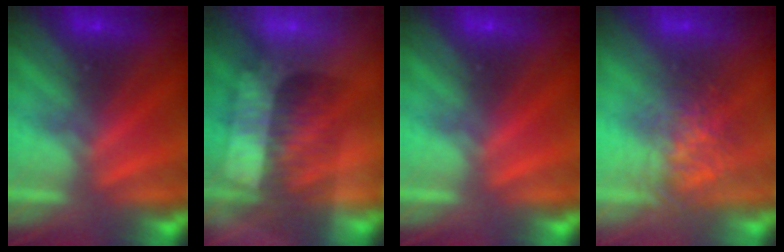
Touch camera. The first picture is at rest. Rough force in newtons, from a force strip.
{"total": 2.9}
{"total": 0.0}
{"total": 3.8}